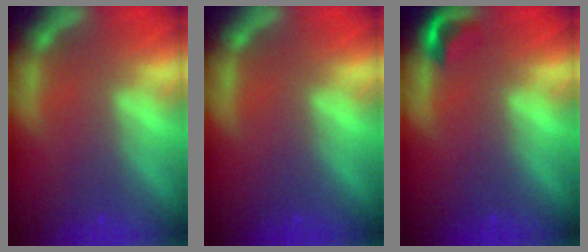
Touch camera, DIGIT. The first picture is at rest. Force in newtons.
{"total": 0.0}
{"total": 1.9}